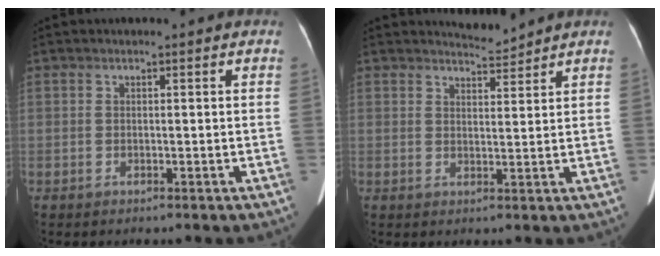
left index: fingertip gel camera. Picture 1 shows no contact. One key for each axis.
{"total": 2.5, "fx": 2.5, "fy": -0.4, "fz": -0.3, "tx": -0.003, "ty": -0.008, "tz": 0.046}